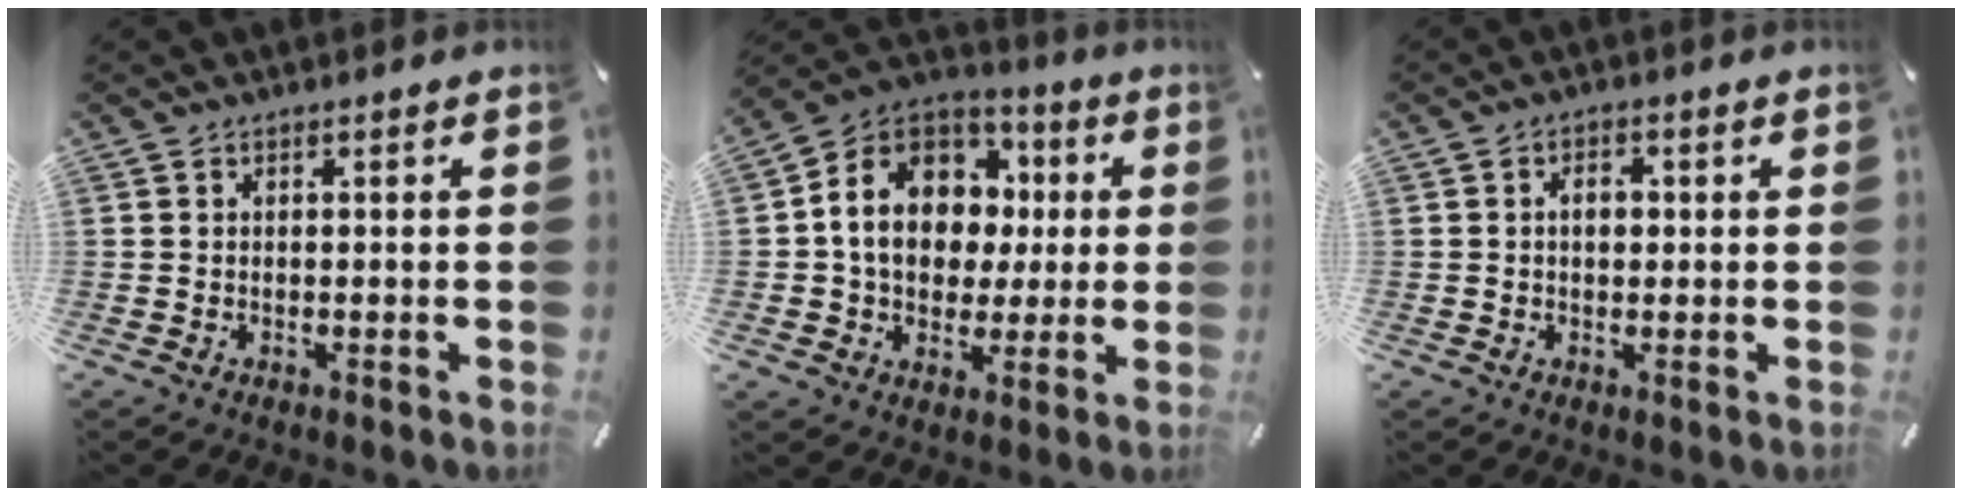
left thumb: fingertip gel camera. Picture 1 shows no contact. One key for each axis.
{"total": 14.2, "fx": 1.3, "fy": 12.0, "fz": 7.5, "tx": -0.156, "ty": 0.003, "tz": 0.029}
{"total": 3.4, "fx": 0.4, "fy": 2.2, "fz": 2.6, "tx": -0.038, "ty": 0.002, "tz": 0.000}